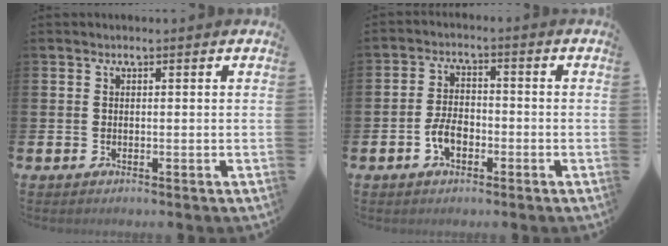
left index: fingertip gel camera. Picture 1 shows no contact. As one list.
[{"total": 3.9, "force": [-1.6, 2.2, 2.7], "torque": [-0.045, 0.004, -0.029]}]